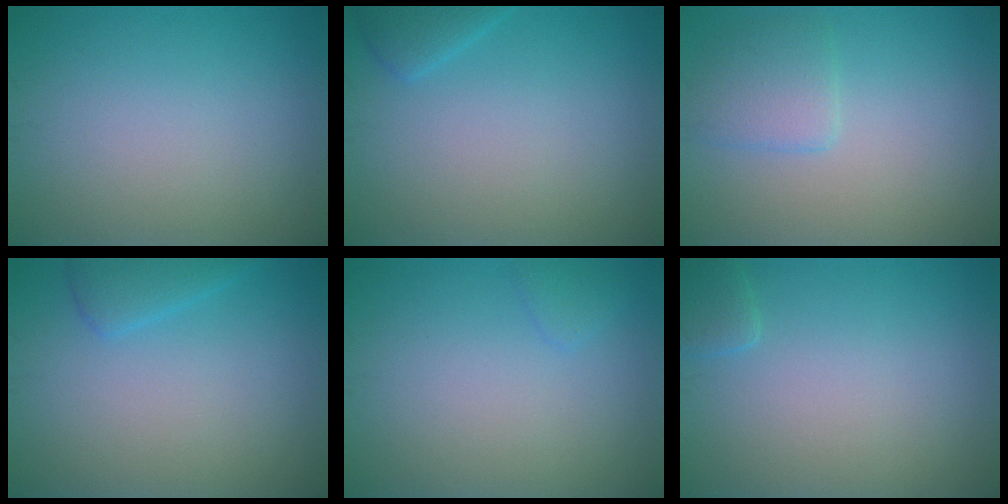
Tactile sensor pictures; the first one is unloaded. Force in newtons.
{"total": 1.6, "press": 1.6, "slide": 0.2}
{"total": 2.6, "press": 2.6, "slide": 0.1}
{"total": 2.0, "press": 2.0, "slide": 0.2}
{"total": 0.9, "press": 0.9, "slide": 0.1}
{"total": 1.3, "press": 1.3, "slide": 0.1}